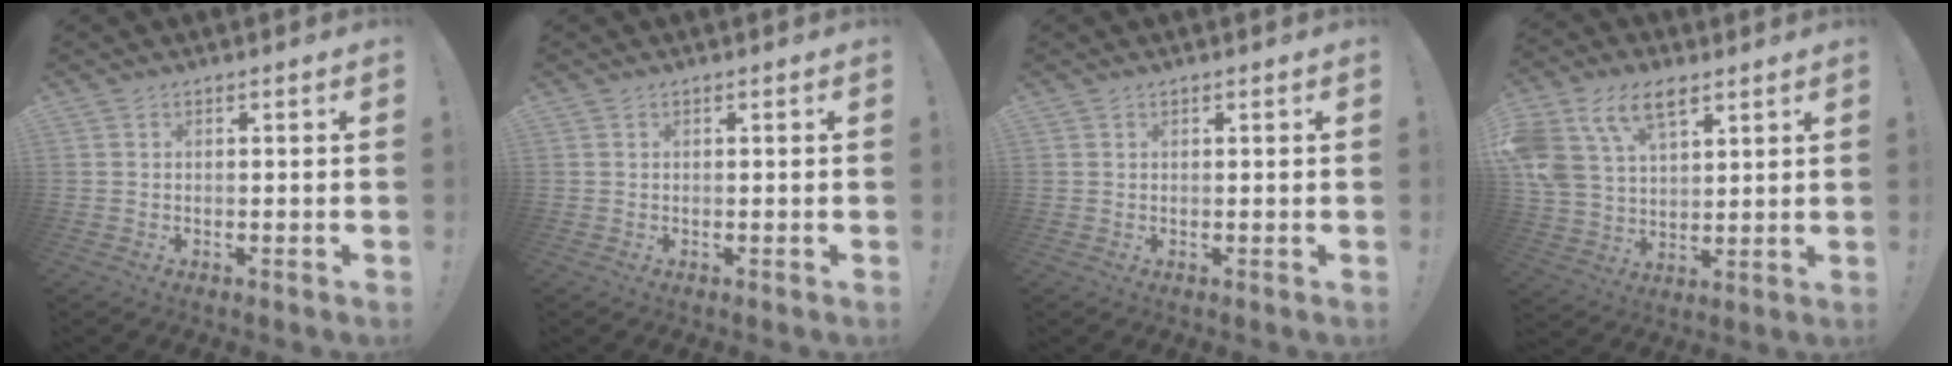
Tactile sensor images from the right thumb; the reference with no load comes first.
{"total": 0.0}
{"total": 0.5, "force": [0.4, 0.3, 0.2], "torque": [0.000, -0.001, 0.007]}
{"total": 15.2, "force": [8.5, 9.2, 8.5], "torque": [-0.180, -0.033, 0.162]}